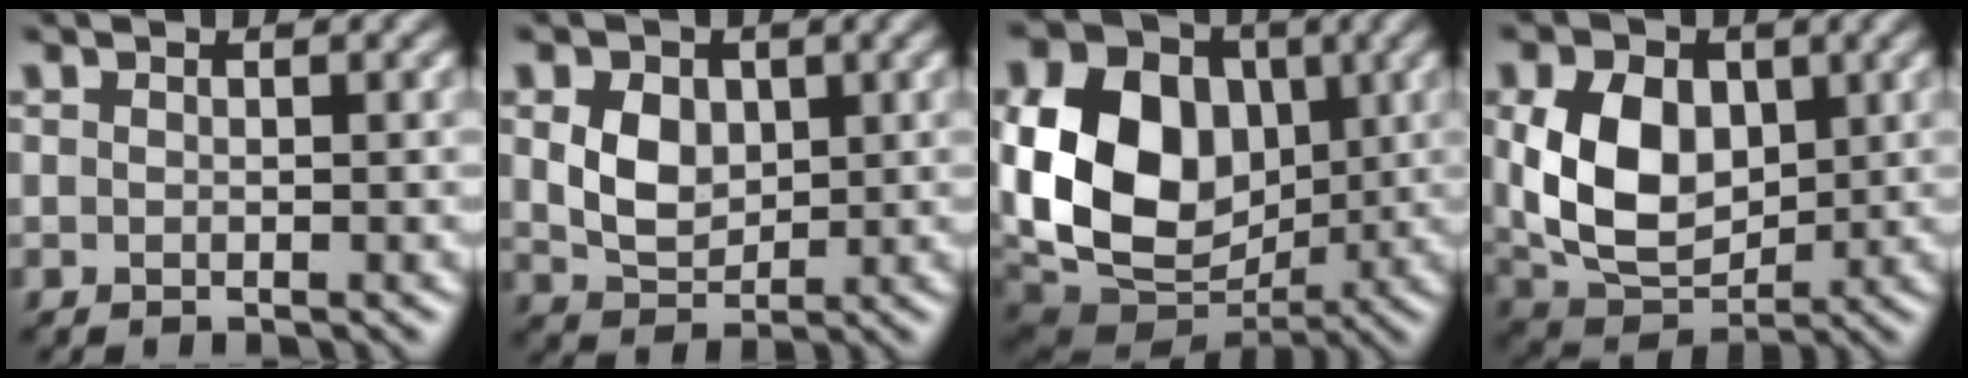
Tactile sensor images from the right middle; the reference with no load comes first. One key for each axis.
{"total": 3.8, "fx": 0.8, "fy": 2.8, "fz": 2.4, "tx": -0.052, "ty": -0.003, "tz": 0.015}
{"total": 13.4, "fx": 1.0, "fy": 9.8, "fz": 9.0, "tx": -0.185, "ty": 0.001, "tz": 0.008}
{"total": 8.1, "fx": 1.0, "fy": 5.7, "fz": 5.6, "tx": -0.121, "ty": -0.006, "tz": 0.022}